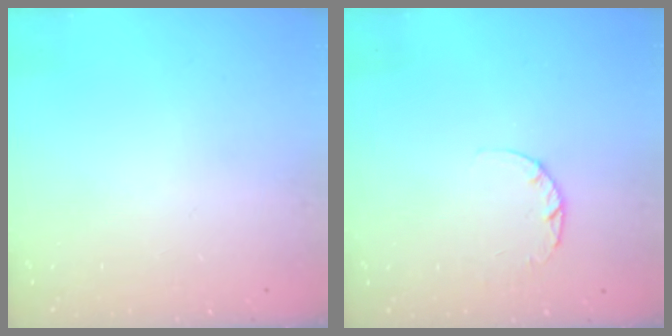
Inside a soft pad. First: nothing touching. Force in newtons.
{"total": 2.6, "press": 2.5, "slide": 0.4}